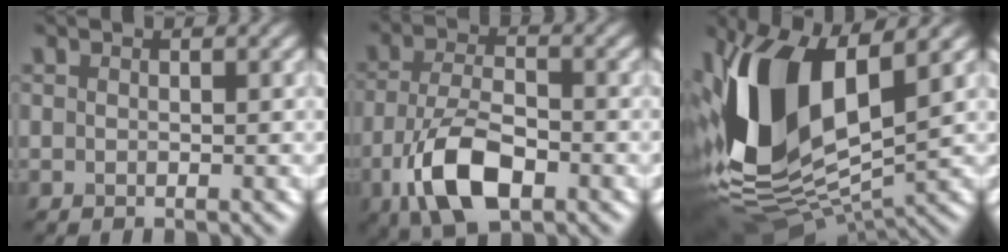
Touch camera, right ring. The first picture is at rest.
{"total": 7.6, "force": [-3.3, 3.6, 5.8], "torque": [-0.118, -0.005, -0.070]}
{"total": 14.1, "force": [1.4, 7.3, 11.9], "torque": [-0.250, -0.006, 0.020]}